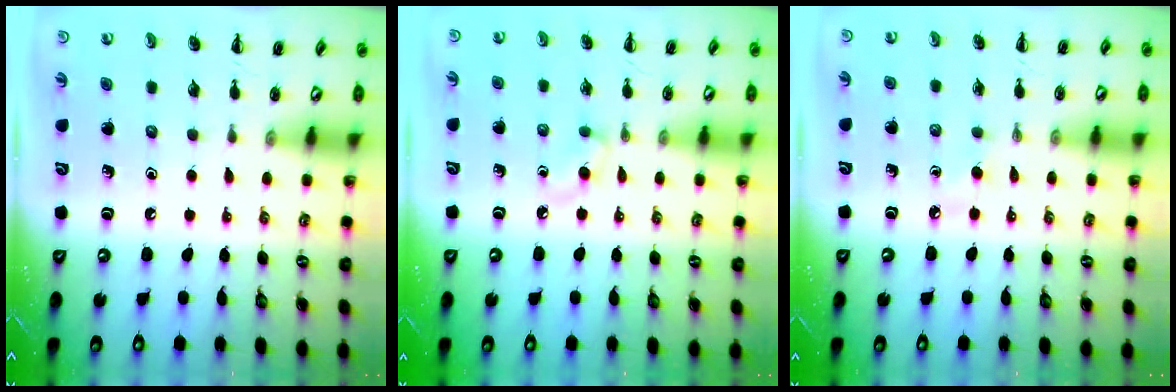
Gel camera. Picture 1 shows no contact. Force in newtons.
{"total": 2.4, "press": 2.1, "slide": 1.1}
{"total": 2.4, "press": 2.2, "slide": 1.0}